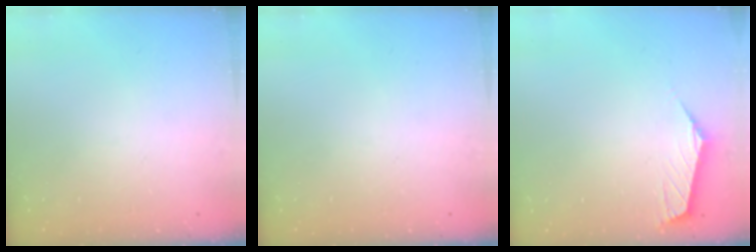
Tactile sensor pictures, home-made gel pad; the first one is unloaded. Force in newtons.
{"total": 0.0}
{"total": 1.0, "press": 0.9, "slide": 0.3}